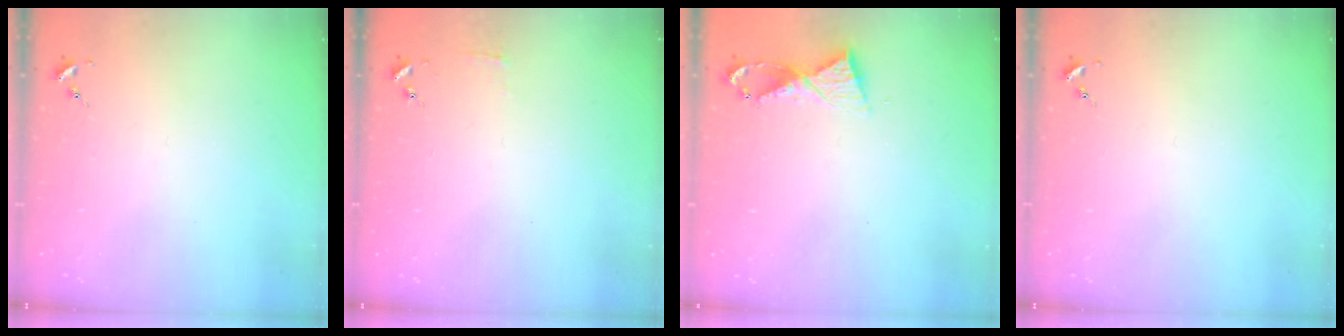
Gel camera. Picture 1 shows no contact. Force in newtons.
{"total": 2.9, "press": 2.9, "slide": 0.3}
{"total": 5.8, "press": 5.8, "slide": 0.6}
{"total": 0.0}